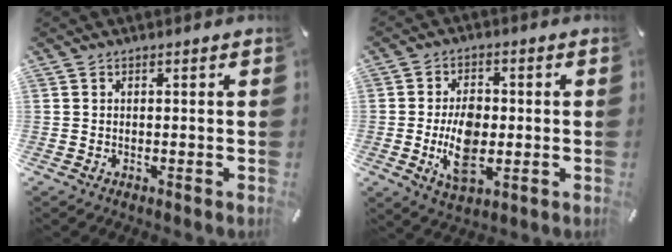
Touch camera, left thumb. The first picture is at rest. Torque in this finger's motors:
{"motor_torque": [0.40, 1.96, 0.83, -0.53, 0.46]}